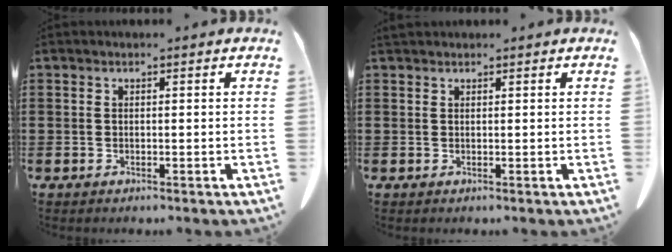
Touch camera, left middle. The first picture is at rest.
{"total": 0.8, "force": [0.7, 0.3, 0.1], "torque": [-0.005, 0.000, 0.015]}